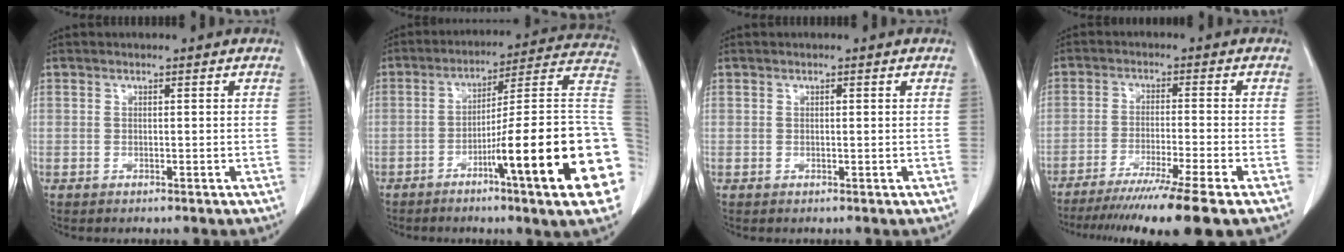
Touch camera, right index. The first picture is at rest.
{"total": 22.8, "force": [-6.6, 0.1, 21.8], "torque": [-0.218, 0.003, -0.104]}
{"total": 0.0}
{"total": 14.0, "force": [-10.8, -1.8, 8.7], "torque": [-0.124, -0.044, -0.169]}